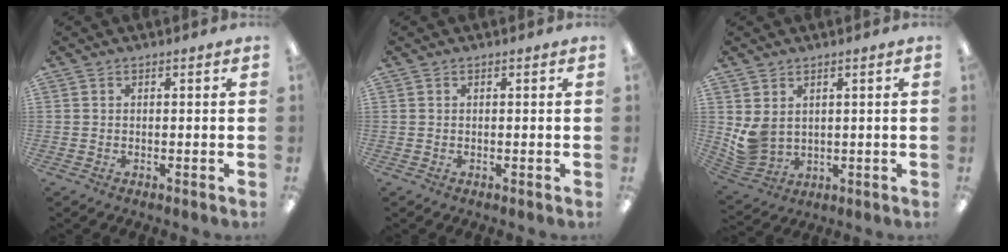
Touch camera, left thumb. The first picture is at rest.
{"total": 0.0}
{"total": 5.4, "force": [2.3, 4.1, 2.6], "torque": [-0.061, -0.015, 0.044]}